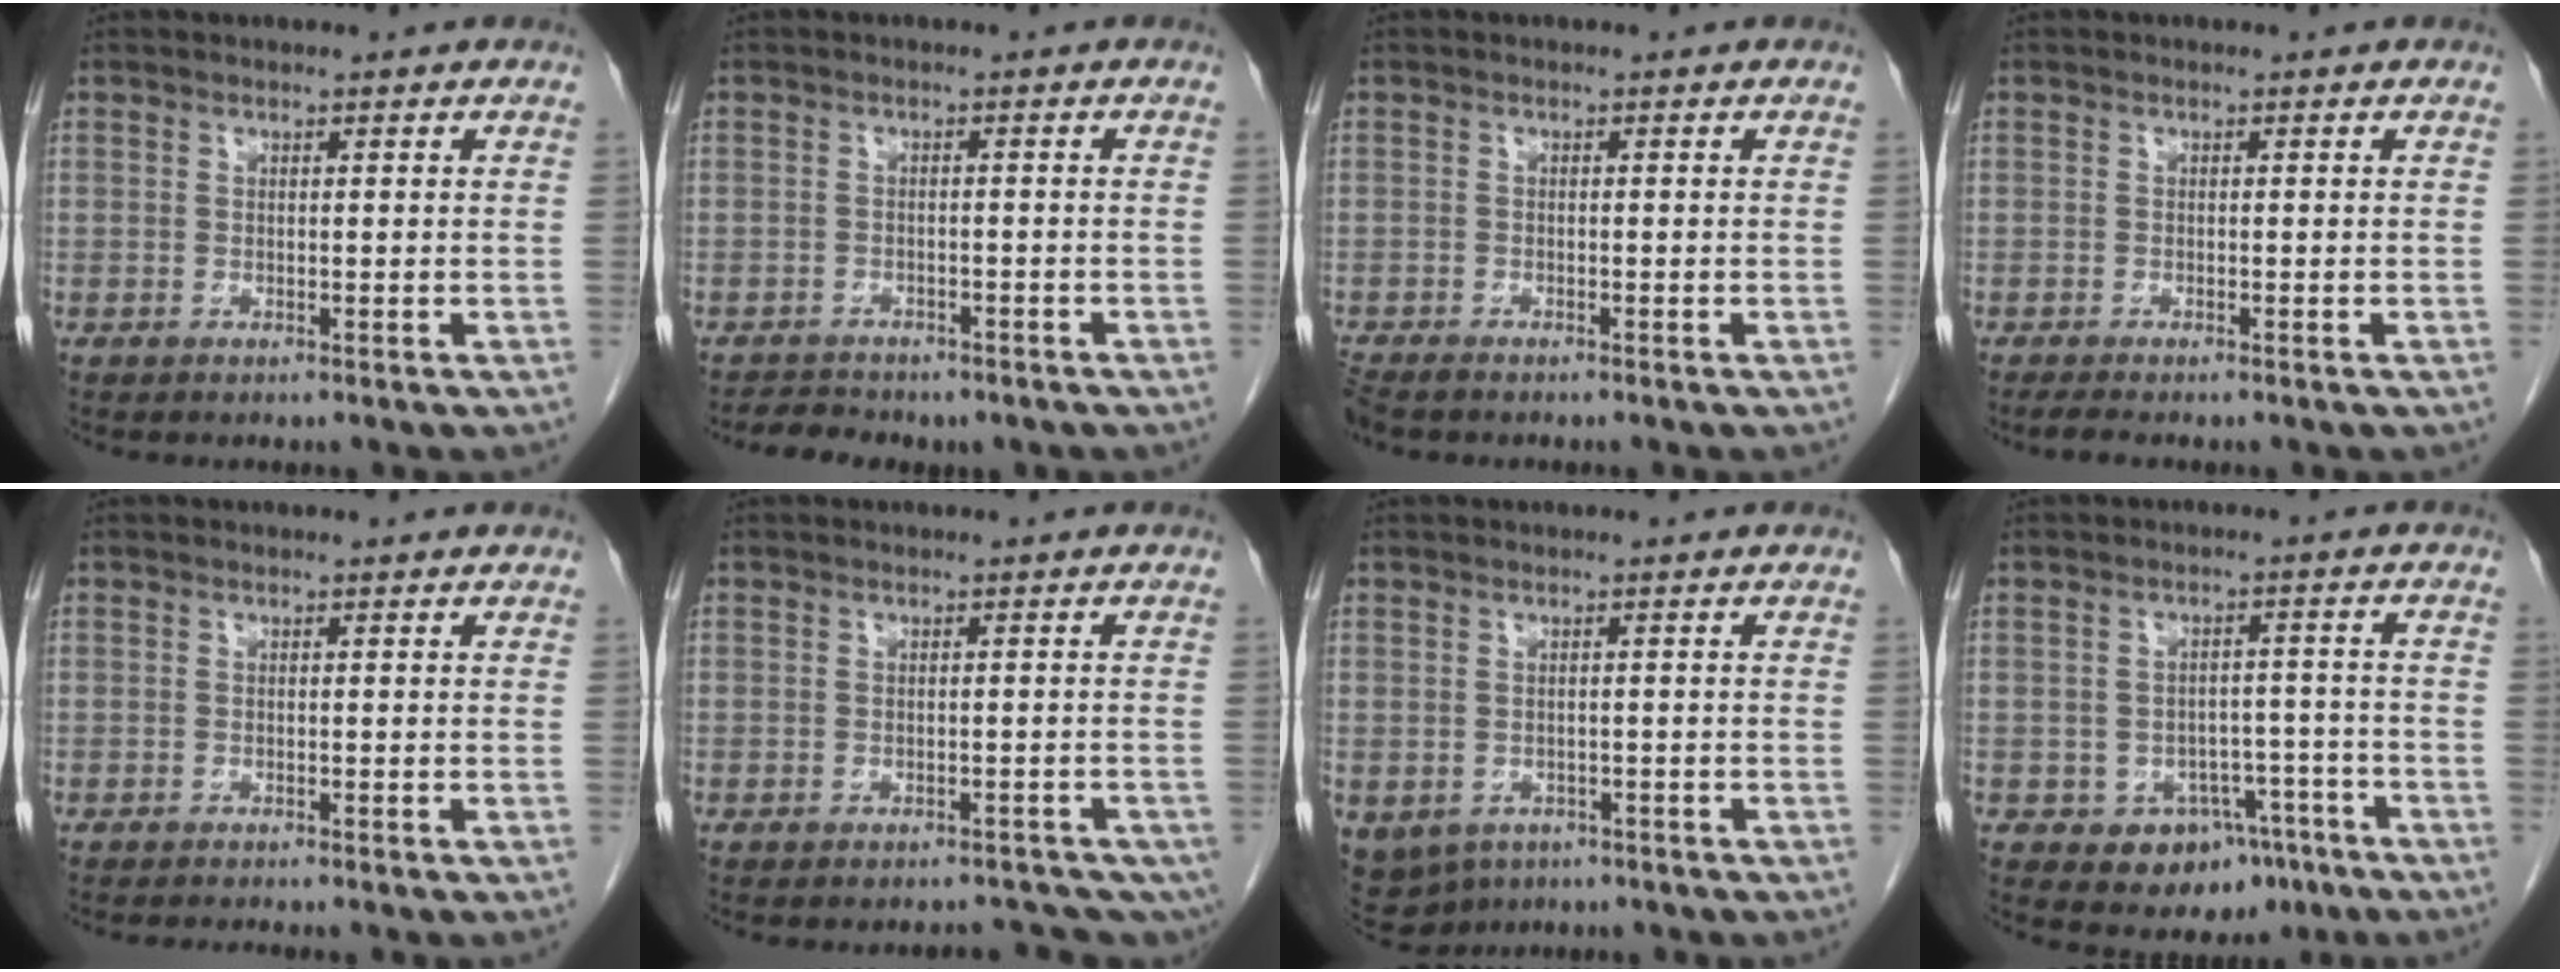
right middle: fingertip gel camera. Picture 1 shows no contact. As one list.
[{"total": 5.4, "force": [-4.5, 2.6, 1.5], "torque": [-0.030, 0.008, -0.051]}, {"total": 3.0, "force": [-2.6, 0.8, 1.3], "torque": [-0.025, -0.009, -0.045]}, {"total": 1.8, "force": [-1.5, 0.0, 1.0], "torque": [-0.022, -0.007, -0.024]}, {"total": 2.3, "force": [-2.1, 0.0, 0.9], "torque": [-0.014, -0.004, -0.028]}, {"total": 9.2, "force": [-6.9, 4.2, 4.4], "torque": [-0.063, 0.000, -0.073]}, {"total": 11.6, "force": [-5.9, 9.0, 4.4], "torque": [-0.126, -0.011, -0.069]}, {"total": 7.9, "force": [-4.6, 5.5, 3.3], "torque": [-0.030, 0.020, -0.055]}]